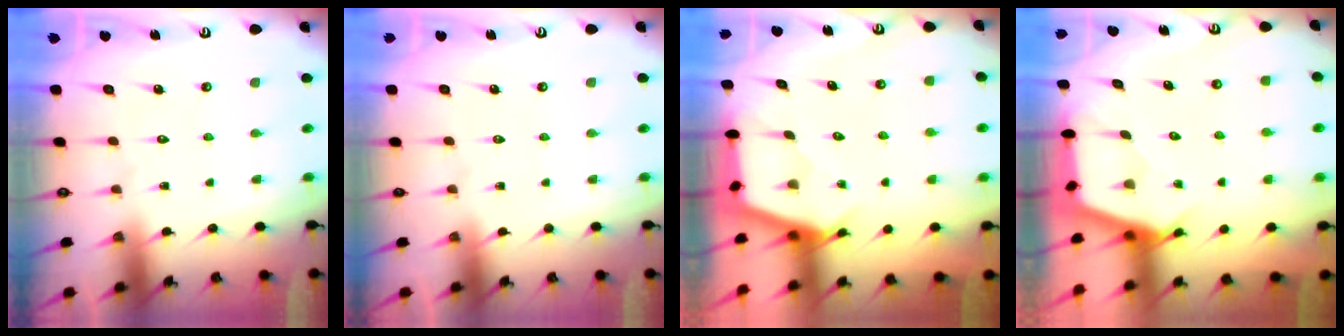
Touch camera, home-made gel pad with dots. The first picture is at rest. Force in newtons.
{"total": 0.0}
{"total": 3.0, "press": 3.0, "slide": 0.3}
{"total": 2.5, "press": 2.5, "slide": 0.3}